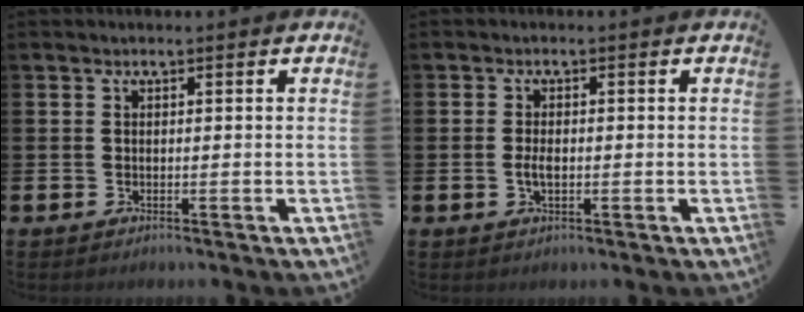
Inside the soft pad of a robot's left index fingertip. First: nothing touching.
{"total": 2.0, "force": [-0.5, 0.9, 1.7], "torque": [-0.031, -0.001, -0.009]}